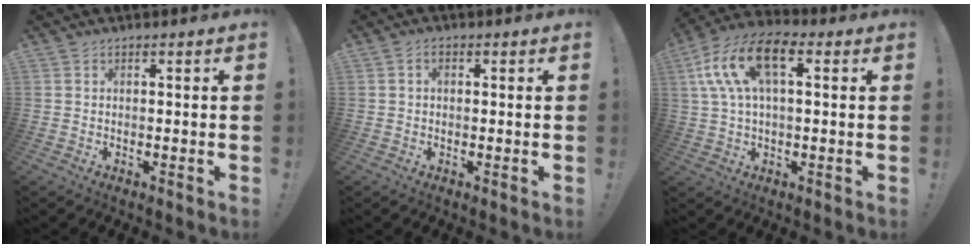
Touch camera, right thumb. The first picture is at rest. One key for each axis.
{"total": 1.6, "fx": 0.1, "fy": 1.1, "fz": 1.1, "tx": -0.021, "ty": 0.005, "tz": 0.002}
{"total": 14.8, "fx": 4.7, "fy": 7.7, "fz": 11.7, "tx": -0.230, "ty": 0.007, "tz": 0.085}